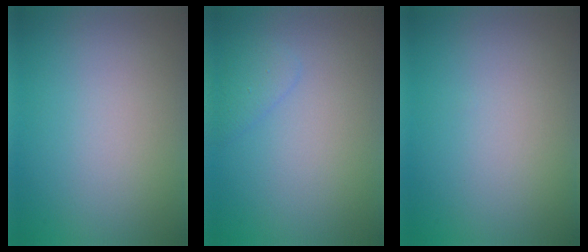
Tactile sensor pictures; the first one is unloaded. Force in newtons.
{"total": 1.3, "press": 1.3, "slide": 0.0}
{"total": 0.0}